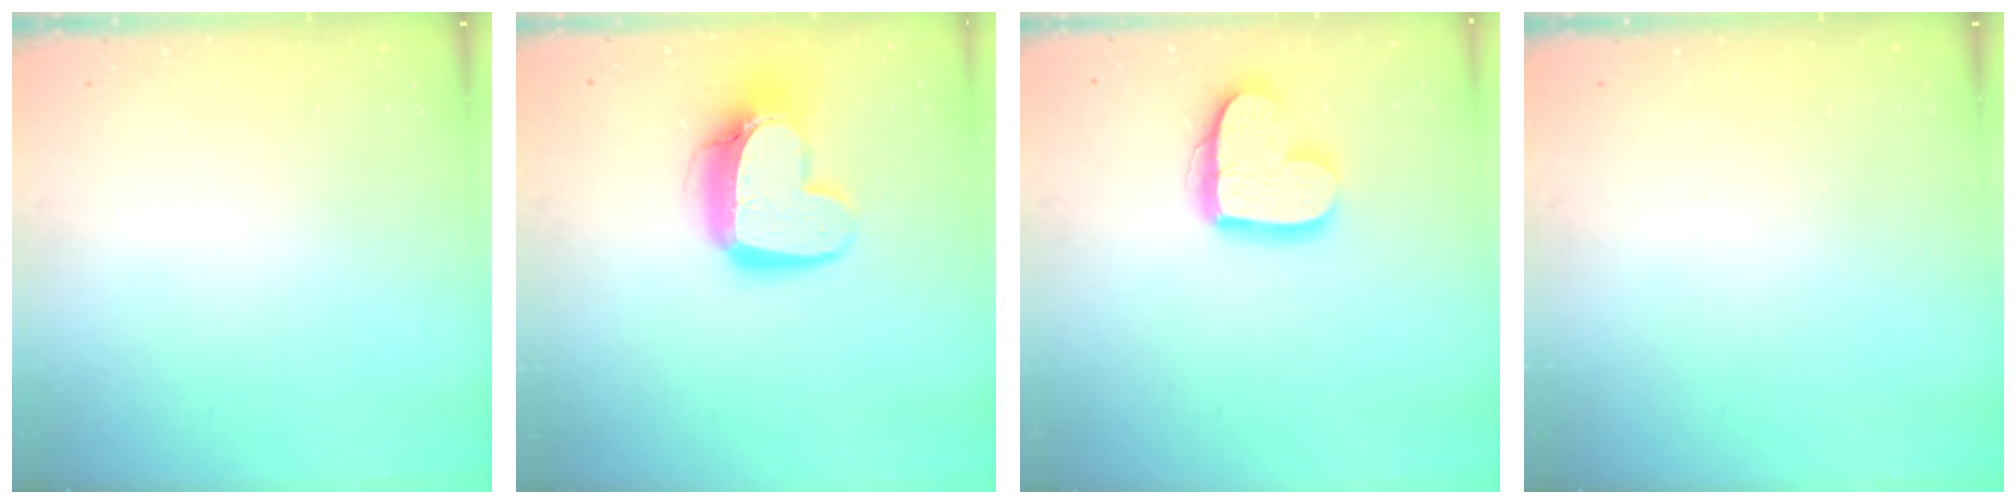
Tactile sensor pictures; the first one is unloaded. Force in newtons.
{"total": 14.7, "press": 14.6, "slide": 1.4}
{"total": 15.7, "press": 15.7, "slide": 1.4}
{"total": 0.0}